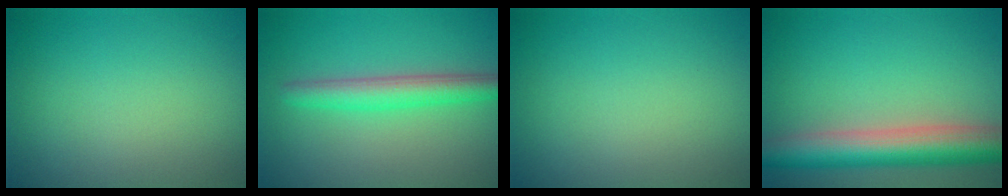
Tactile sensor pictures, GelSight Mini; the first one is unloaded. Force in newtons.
{"total": 3.6, "press": 3.6, "slide": 0.2}
{"total": 0.0}
{"total": 7.4, "press": 7.4, "slide": 0.4}